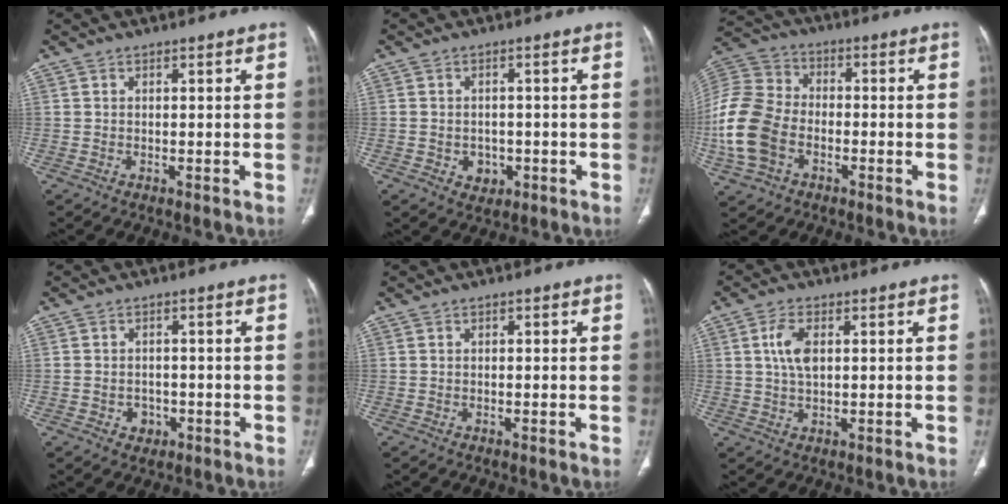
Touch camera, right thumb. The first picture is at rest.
{"total": 3.6, "force": [-1.1, 3.0, 1.6], "torque": [-0.007, 0.005, -0.006]}
{"total": 17.2, "force": [-4.5, 12.4, 11.0], "torque": [-0.241, 0.024, -0.089]}
{"total": 3.0, "force": [-1.1, 2.5, 1.1], "torque": [-0.005, 0.009, -0.010]}
{"total": 0.6, "force": [0.2, 0.4, 0.5], "torque": [-0.006, 0.005, 0.002]}
{"total": 5.6, "force": [1.3, 2.9, 4.6], "torque": [-0.096, 0.001, 0.024]}